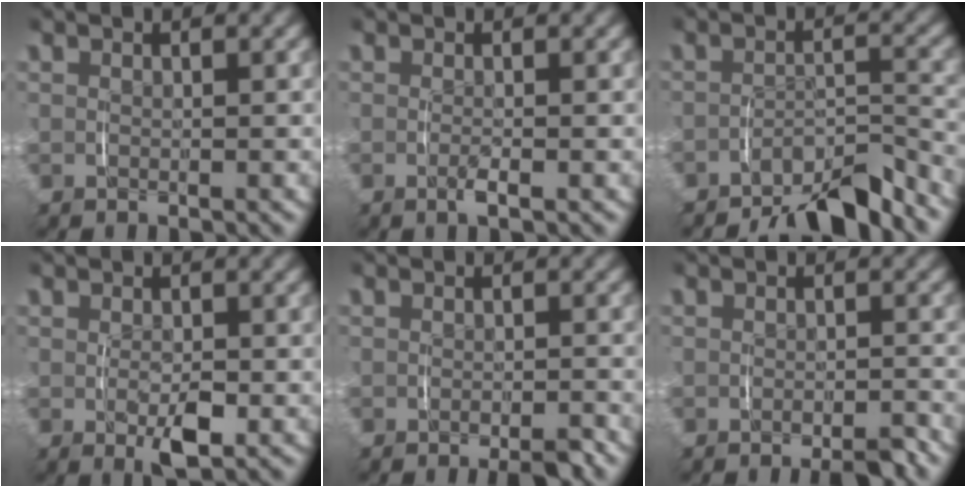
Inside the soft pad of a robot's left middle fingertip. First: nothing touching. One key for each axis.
{"total": 1.1, "fx": -0.5, "fy": 0.2, "fz": 1.0, "tx": -0.023, "ty": -0.003, "tz": -0.007}
{"total": 5.2, "fx": -4.8, "fy": 0.8, "fz": 1.8, "tx": -0.015, "ty": 0.002, "tz": -0.086}
{"total": 2.7, "fx": -0.7, "fy": 1.1, "fz": 2.4, "tx": -0.040, "ty": -0.014, "tz": -0.007}
{"total": 1.6, "fx": -1.2, "fy": 0.2, "fz": 0.9, "tx": -0.012, "ty": 0.002, "tz": -0.023}
{"total": 1.8, "fx": -1.6, "fy": 0.2, "fz": 0.9, "tx": -0.011, "ty": 0.002, "tz": -0.029}